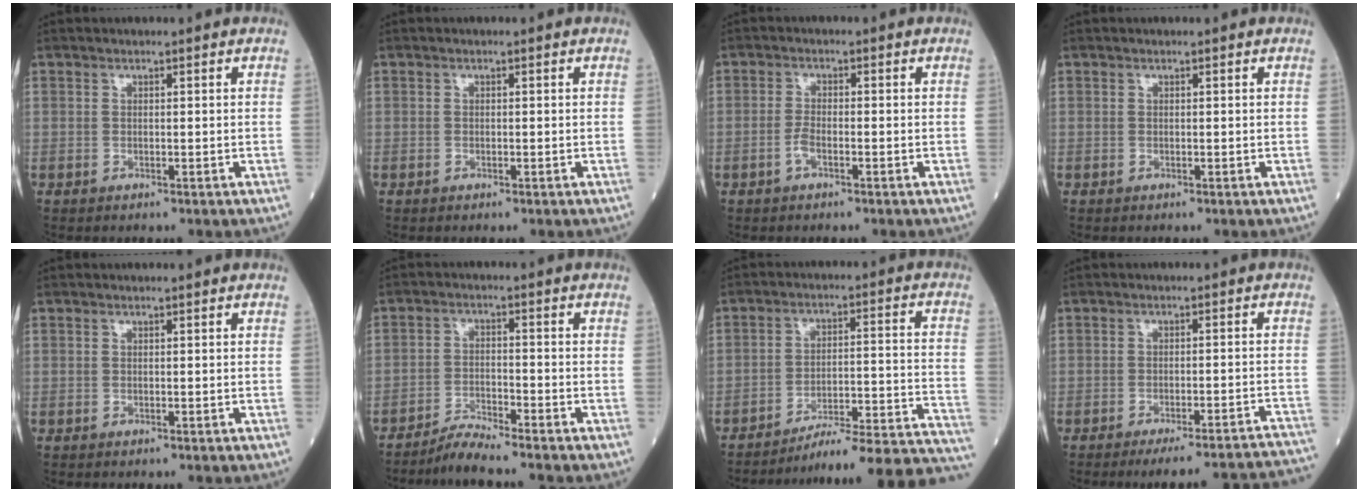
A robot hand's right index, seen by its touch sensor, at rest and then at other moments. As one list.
[{"total": 0.0}, {"total": 2.1, "force": [-1.0, 0.6, 1.8], "torque": [-0.038, 0.001, -0.022]}, {"total": 0.0}, {"total": 0.0}, {"total": 3.9, "force": [-3.8, -0.8, 0.8], "torque": [-0.022, -0.022, -0.073]}, {"total": 22.2, "force": [-20.7, -0.8, 7.9], "torque": [-0.047, 0.003, -0.279]}, {"total": 18.3, "force": [-17.5, -0.7, 5.3], "torque": [-0.017, -0.005, -0.208]}]